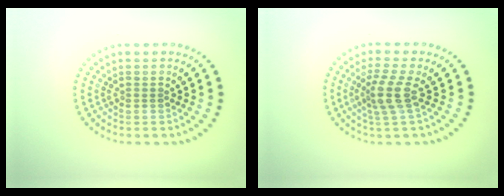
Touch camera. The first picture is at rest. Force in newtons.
{"total": 2.6, "press": 2.0, "slide": 1.7}